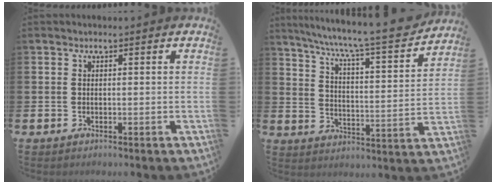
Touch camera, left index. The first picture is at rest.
{"total": 8.5, "force": [7.6, 0.2, 3.6], "torque": [-0.098, -0.056, 0.125]}